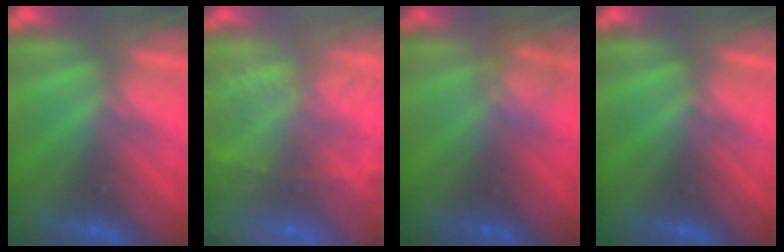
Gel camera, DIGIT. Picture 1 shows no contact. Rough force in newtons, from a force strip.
{"total": 7.4}
{"total": 2.3}
{"total": 0.0}